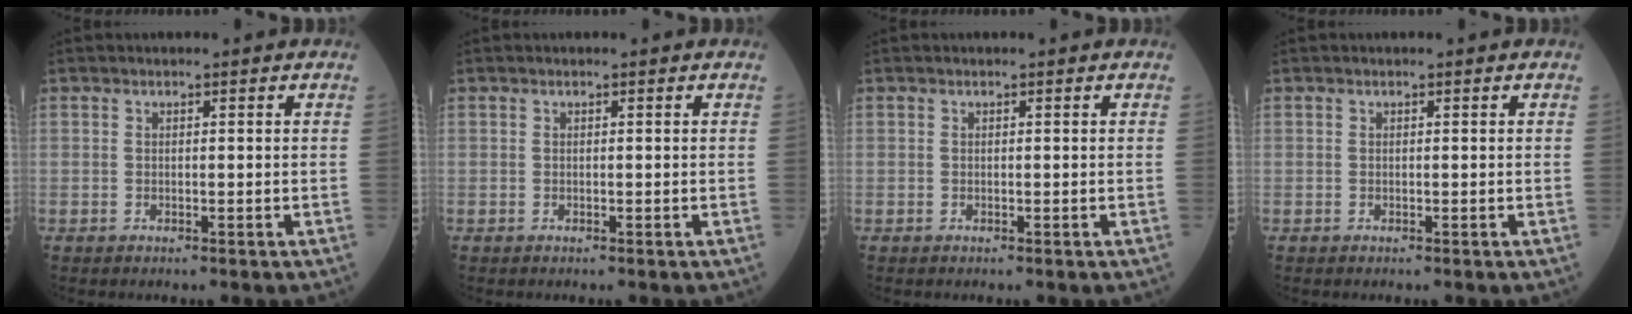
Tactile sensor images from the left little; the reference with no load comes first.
{"total": 0.0}
{"total": 0.0}
{"total": 0.0}